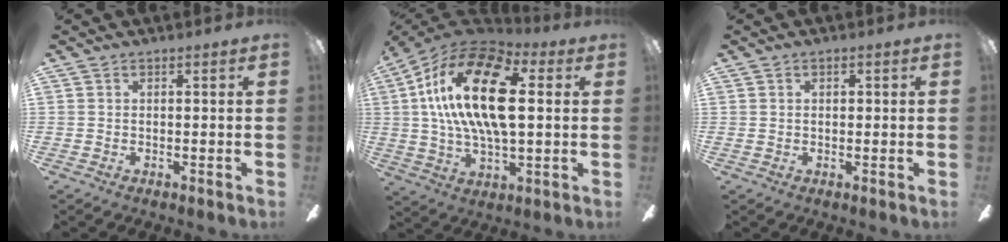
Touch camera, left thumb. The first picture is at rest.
{"total": 23.4, "force": [5.7, 11.1, 19.8], "torque": [-0.394, -0.004, 0.090]}
{"total": 1.1, "force": [0.2, 0.8, 0.7], "torque": [-0.013, 0.005, 0.003]}